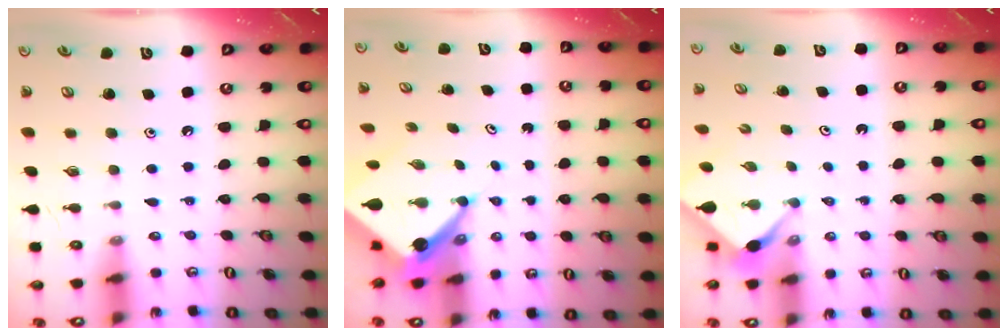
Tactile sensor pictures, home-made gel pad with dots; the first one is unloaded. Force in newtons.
{"total": 6.5, "press": 6.5, "slide": 0.5}
{"total": 3.0, "press": 2.9, "slide": 0.3}